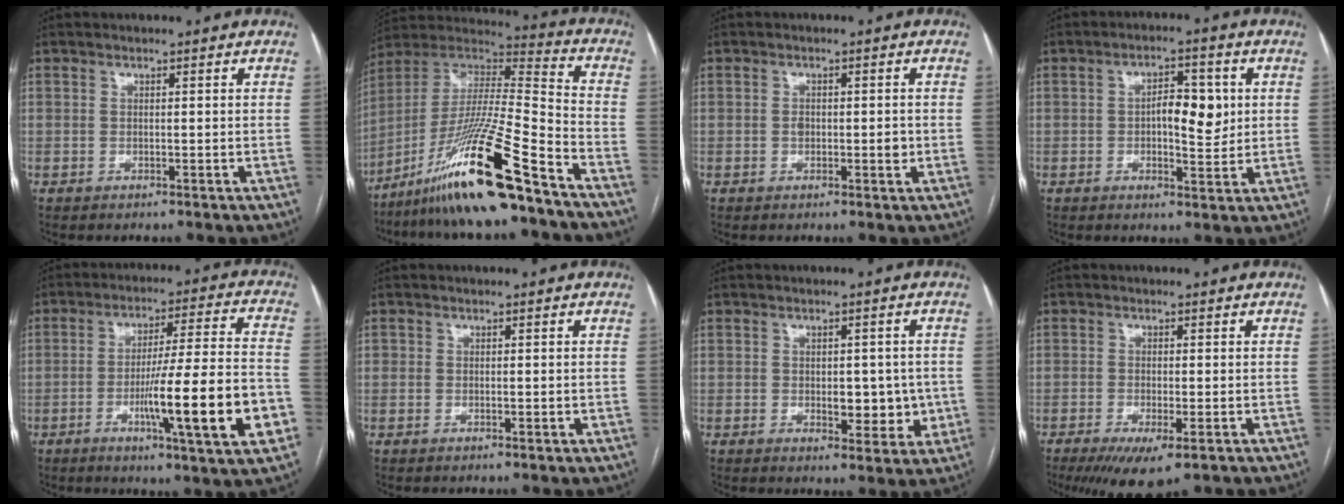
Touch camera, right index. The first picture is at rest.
{"total": 21.5, "force": [-14.5, 0.2, 16.0], "torque": [-0.326, -0.023, -0.267]}
{"total": 2.3, "force": [-0.2, 1.2, 2.0], "torque": [-0.028, 0.003, 0.000]}
{"total": 6.5, "force": [0.6, 2.6, 5.9], "torque": [-0.091, 0.007, 0.009]}
{"total": 17.6, "force": [-5.3, 0.3, 16.8], "torque": [-0.243, -0.004, -0.077]}
{"total": 0.9, "force": [-0.2, 0.5, 0.7], "torque": [-0.009, 0.003, 0.000]}
{"total": 6.1, "force": [-0.8, 3.3, 5.1], "torque": [-0.056, 0.005, 0.000]}
{"total": 7.2, "force": [-4.5, 1.7, 5.4], "torque": [-0.083, -0.018, -0.069]}